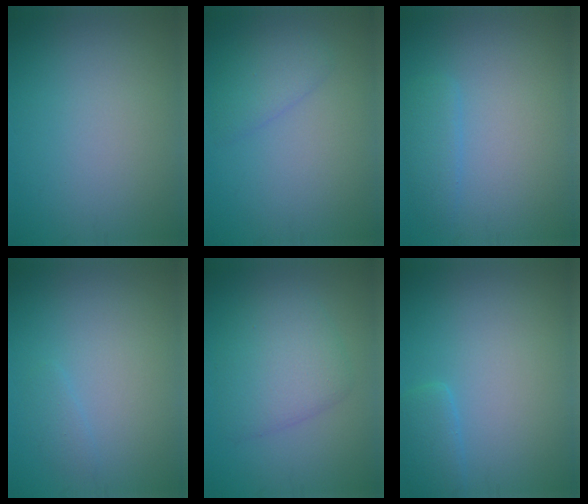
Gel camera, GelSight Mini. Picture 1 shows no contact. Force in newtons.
{"total": 2.0, "press": 2.0, "slide": 0.2}
{"total": 1.8, "press": 1.8, "slide": 0.2}
{"total": 0.9, "press": 0.9, "slide": 0.1}
{"total": 4.5, "press": 4.5, "slide": 0.3}
{"total": 1.9, "press": 1.8, "slide": 0.3}